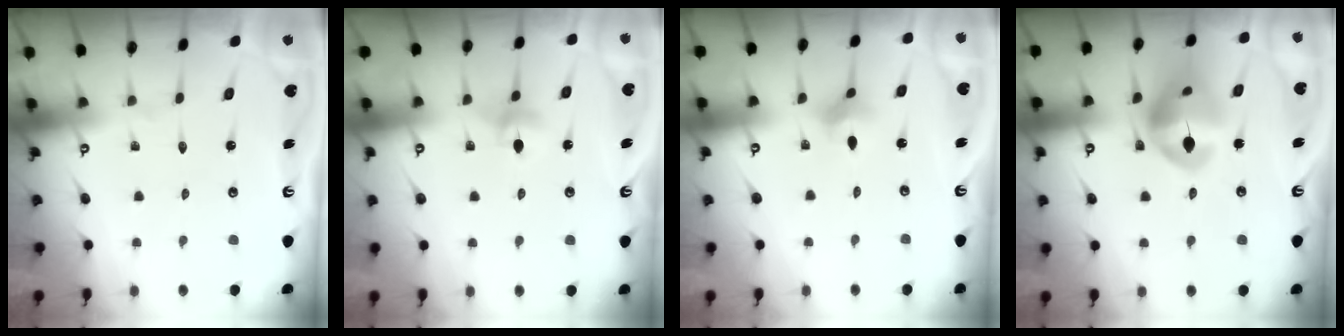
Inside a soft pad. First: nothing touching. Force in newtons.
{"total": 5.0, "press": 4.9, "slide": 0.5}
{"total": 3.7, "press": 3.7, "slide": 0.6}
{"total": 14.6, "press": 14.5, "slide": 1.6}